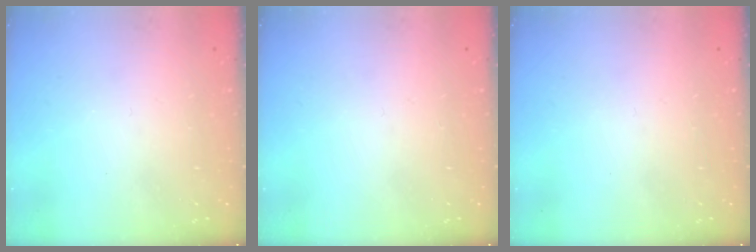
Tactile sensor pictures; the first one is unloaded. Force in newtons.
{"total": 0.0}
{"total": 0.0}